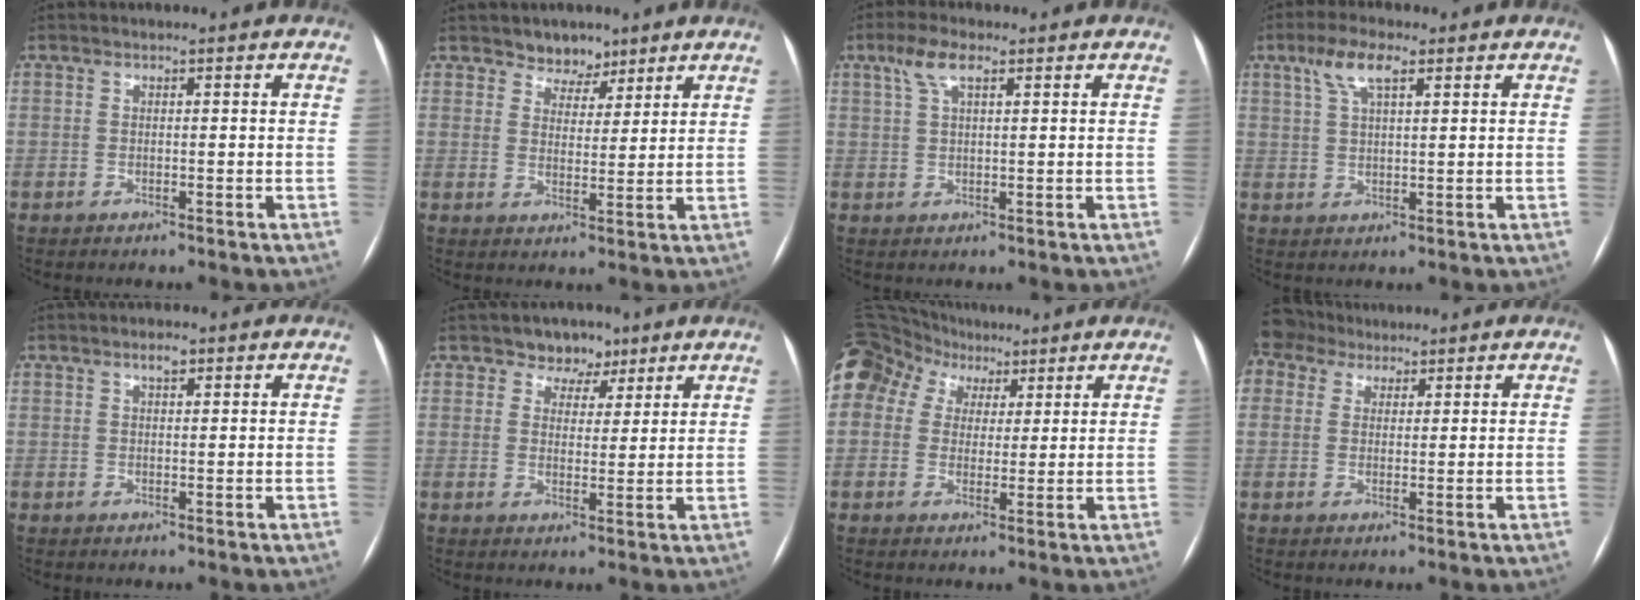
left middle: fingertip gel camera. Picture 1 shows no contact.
{"total": 4.5, "force": [3.5, 2.8, 0.5], "torque": [0.003, 0.000, 0.055]}
{"total": 4.1, "force": [2.3, 1.1, 3.2], "torque": [-0.075, 0.017, 0.049]}
{"total": 5.3, "force": [2.9, 1.3, 4.2], "torque": [-0.090, 0.015, 0.058]}
{"total": 1.6, "force": [1.0, 0.6, 1.1], "torque": [-0.020, 0.005, 0.015]}
{"total": 4.7, "force": [3.2, 3.3, 0.7], "torque": [0.001, 0.004, 0.048]}
{"total": 25.3, "force": [12.6, 19.3, 10.4], "torque": [-0.333, 0.119, 0.241]}
{"total": 6.0, "force": [4.6, 3.8, 0.8], "torque": [-0.025, 0.035, 0.092]}